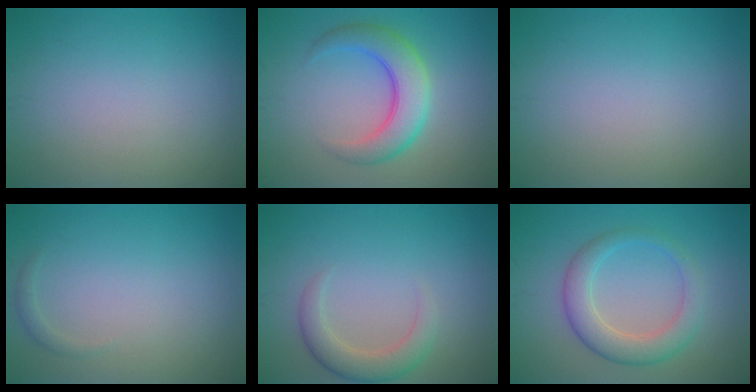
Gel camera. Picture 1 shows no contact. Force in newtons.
{"total": 5.2, "press": 5.2, "slide": 0.1}
{"total": 0.0}
{"total": 0.7, "press": 0.7, "slide": 0.1}
{"total": 3.1, "press": 3.1, "slide": 0.1}
{"total": 4.3, "press": 4.3, "slide": 0.1}